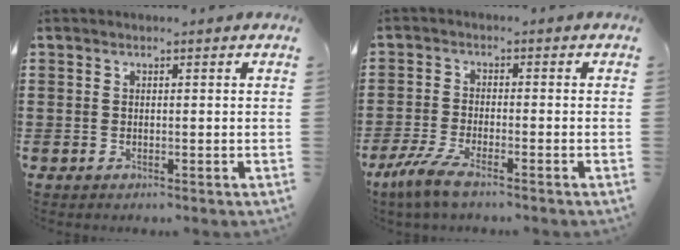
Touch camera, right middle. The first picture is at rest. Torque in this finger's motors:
{"motor_torque": [0.96, -0.58, 0.22, 0.06]}